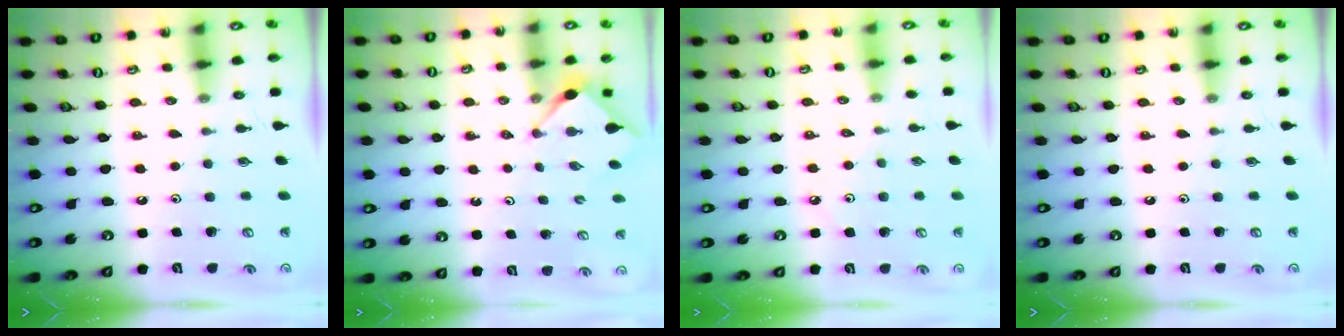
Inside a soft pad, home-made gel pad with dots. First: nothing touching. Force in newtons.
{"total": 2.9, "press": 2.9, "slide": 0.4}
{"total": 2.3, "press": 2.2, "slide": 0.5}
{"total": 0.0}